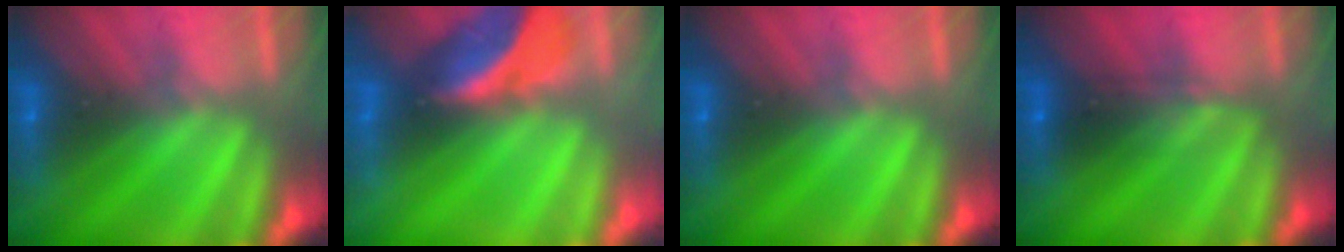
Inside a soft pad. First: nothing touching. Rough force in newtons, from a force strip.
{"total": 2.8}
{"total": 0.0}
{"total": 2.4}